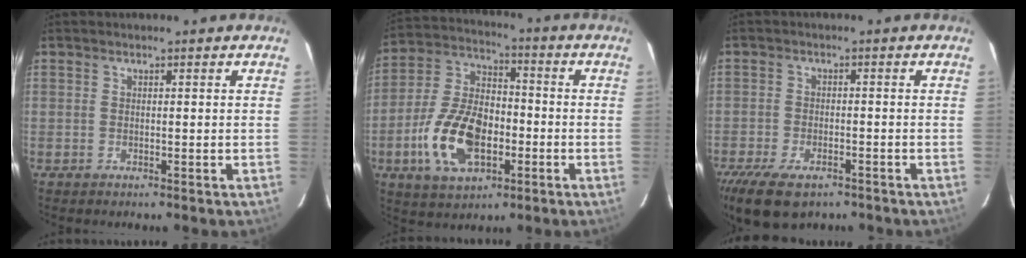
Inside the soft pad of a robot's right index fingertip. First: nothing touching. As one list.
[{"total": 15.8, "force": [-5.1, 9.0, 12.0], "torque": [-0.255, 0.006, -0.085]}, {"total": 11.4, "force": [-7.8, 5.3, 6.4], "torque": [-0.158, -0.032, -0.133]}]